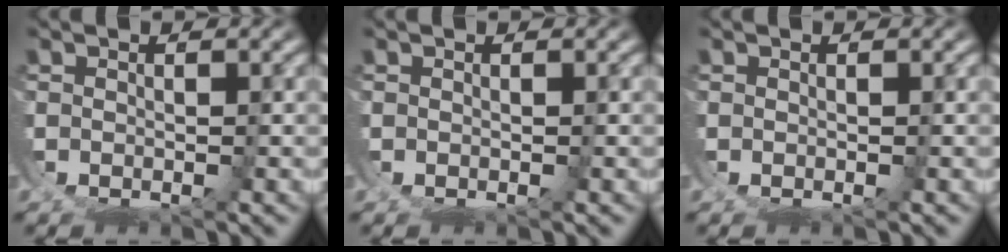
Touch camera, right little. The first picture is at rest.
{"total": 0.0}
{"total": 0.0}